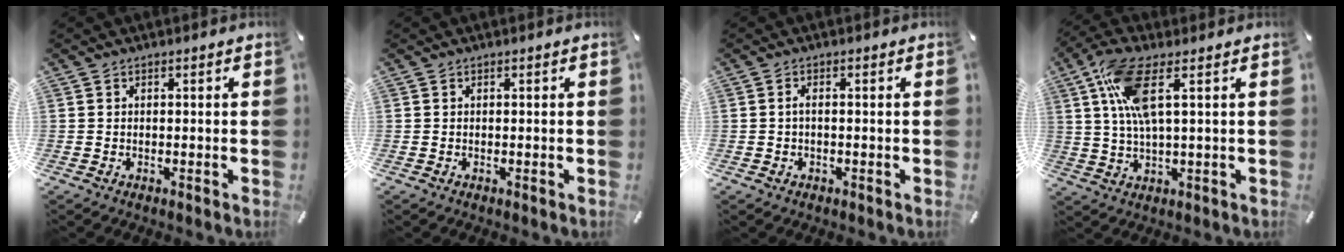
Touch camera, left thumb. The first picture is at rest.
{"total": 0.0}
{"total": 1.6, "force": [-0.2, 0.9, 1.3], "torque": [-0.026, 0.003, -0.005]}
{"total": 10.7, "force": [3.6, 3.0, 9.6], "torque": [-0.208, -0.006, 0.061]}